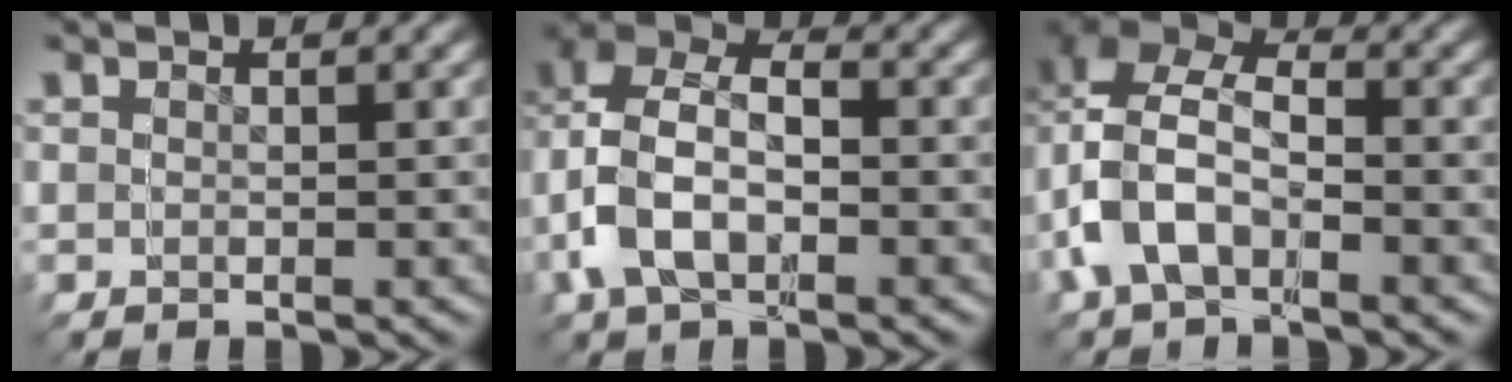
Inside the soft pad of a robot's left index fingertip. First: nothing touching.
{"total": 7.4, "force": [0.2, 6.7, 3.2], "torque": [-0.090, -0.002, -0.012]}
{"total": 13.1, "force": [-1.3, 11.5, 6.2], "torque": [-0.147, -0.020, -0.033]}